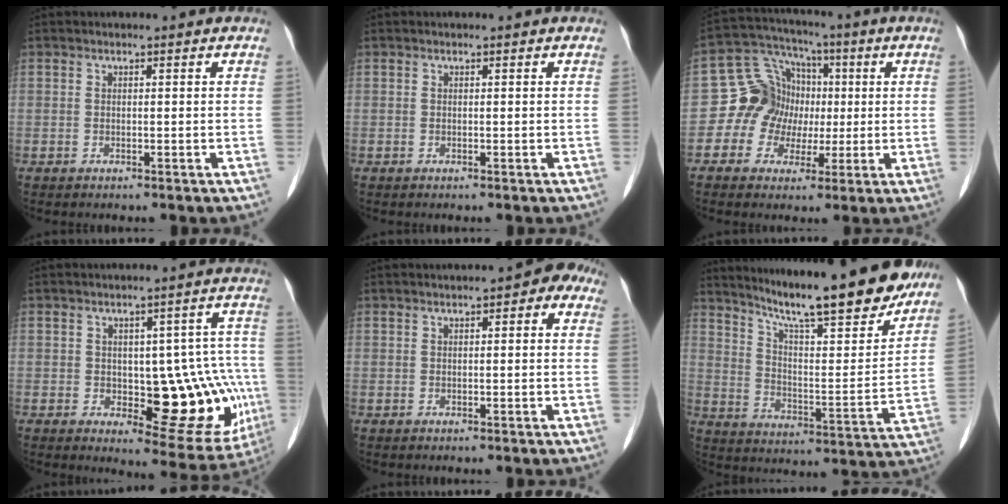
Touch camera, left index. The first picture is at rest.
{"total": 0.0}
{"total": 9.5, "force": [-0.3, 9.1, 2.5], "torque": [-0.050, 0.043, -0.007]}
{"total": 15.1, "force": [-2.9, 6.2, 13.5], "torque": [-0.140, 0.019, -0.019]}
{"total": 4.2, "force": [1.9, 1.4, 3.5], "torque": [-0.036, 0.021, 0.016]}
{"total": 22.4, "force": [19.2, 2.4, 11.3], "torque": [-0.181, -0.021, 0.279]}